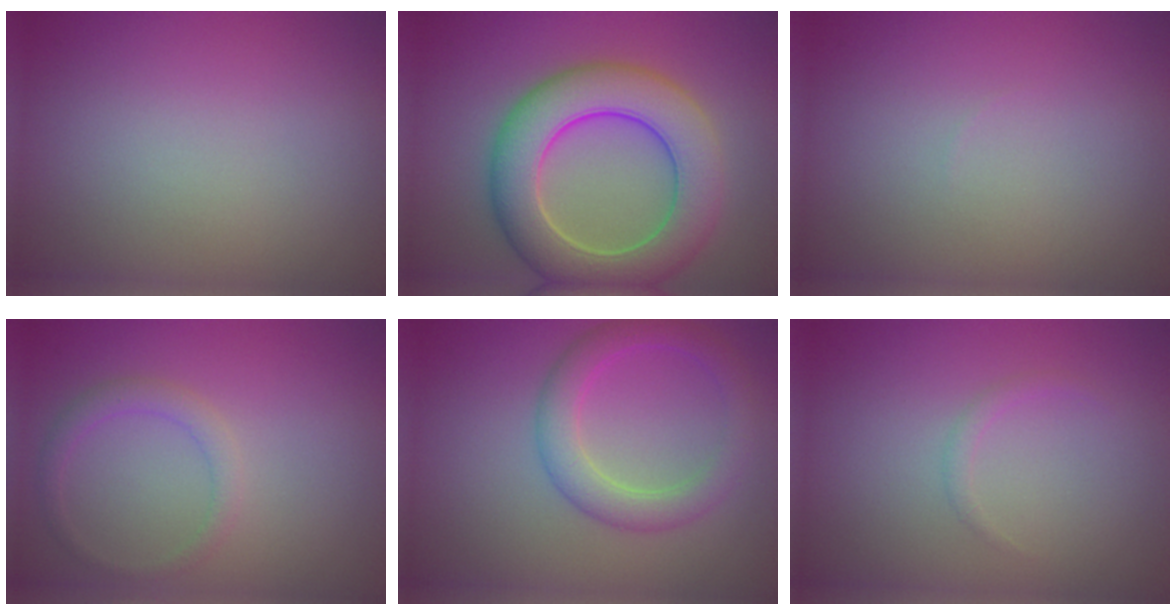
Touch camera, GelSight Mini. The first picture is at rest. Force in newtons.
{"total": 8.6, "press": 8.6, "slide": 0.4}
{"total": 0.0}
{"total": 1.7, "press": 1.7, "slide": 0.1}
{"total": 3.7, "press": 3.7, "slide": 0.1}
{"total": 0.8, "press": 0.7, "slide": 0.1}